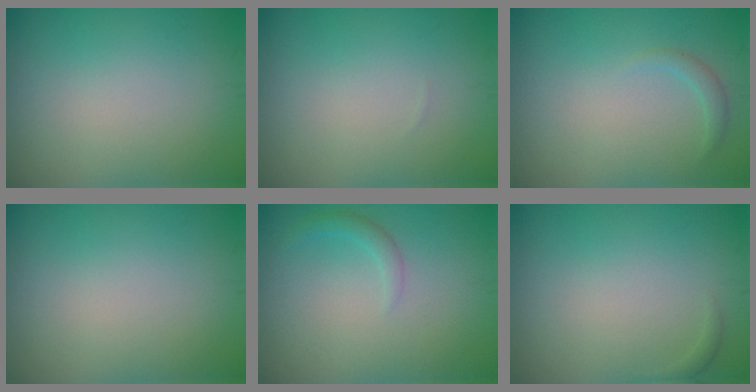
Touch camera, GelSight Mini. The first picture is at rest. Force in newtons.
{"total": 0.0}
{"total": 1.0, "press": 1.0, "slide": 0.1}
{"total": 0.0}
{"total": 1.2, "press": 1.1, "slide": 0.1}
{"total": 0.5, "press": 0.5, "slide": 0.1}